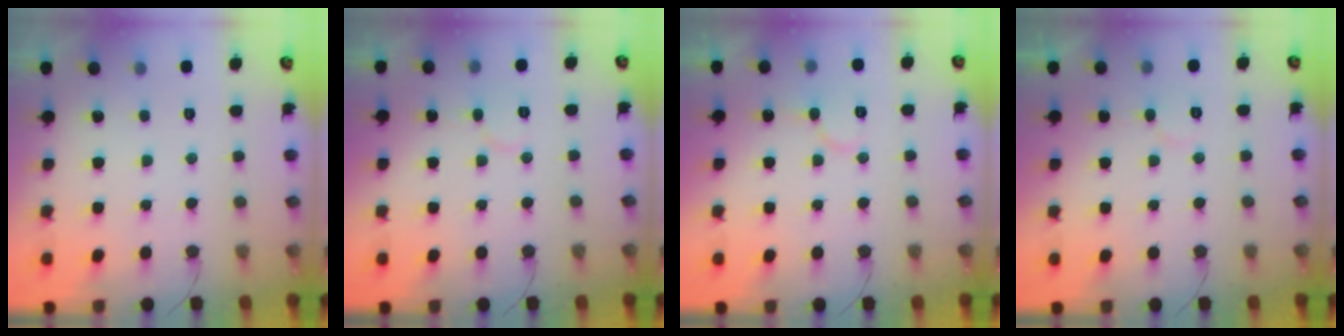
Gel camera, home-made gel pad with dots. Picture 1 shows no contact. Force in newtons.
{"total": 4.1, "press": 4.1, "slide": 0.5}
{"total": 7.8, "press": 7.8, "slide": 0.9}
{"total": 3.8, "press": 3.8, "slide": 0.3}